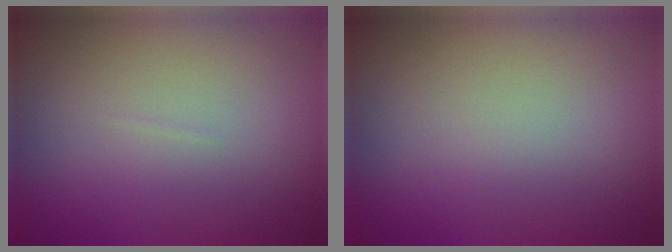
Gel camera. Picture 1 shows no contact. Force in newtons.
{"total": 0.0}